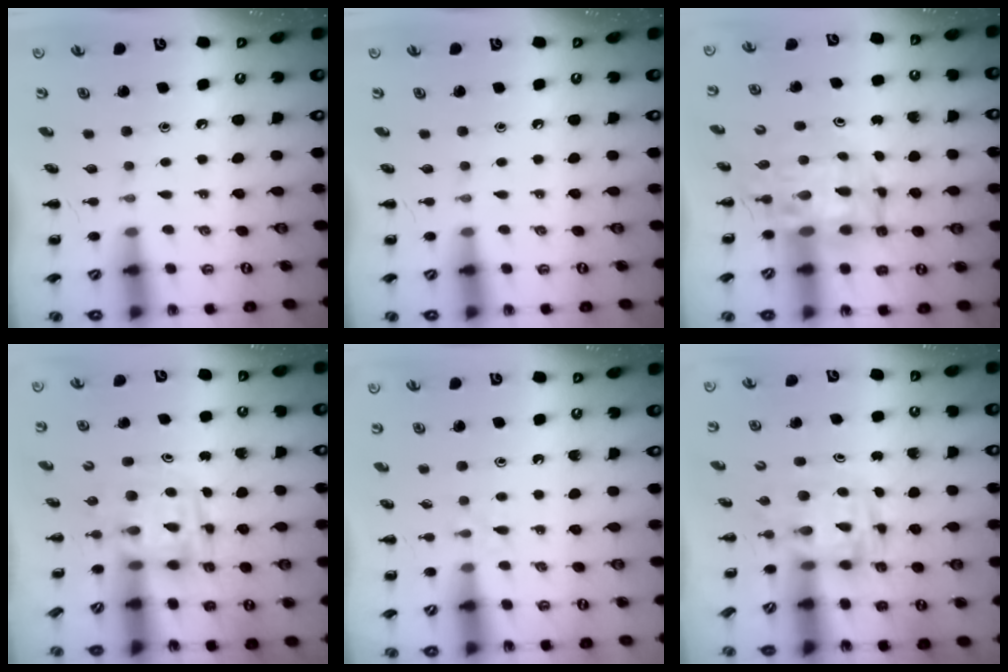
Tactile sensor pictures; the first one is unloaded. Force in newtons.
{"total": 0.0}
{"total": 8.8, "press": 8.4, "slide": 2.3}
{"total": 3.9, "press": 3.8, "slide": 0.7}
{"total": 3.6, "press": 3.4, "slide": 1.3}
{"total": 2.9, "press": 2.8, "slide": 0.5}